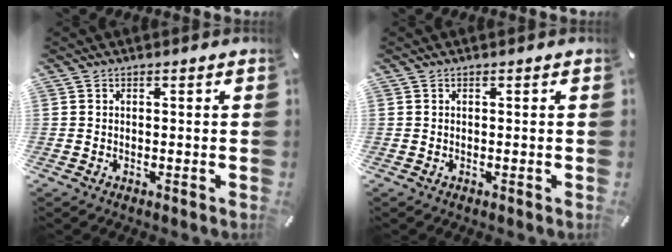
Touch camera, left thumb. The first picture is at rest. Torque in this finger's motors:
{"motor_torque": [-0.09, 0.09, 0.00, 0.00, 0.00]}